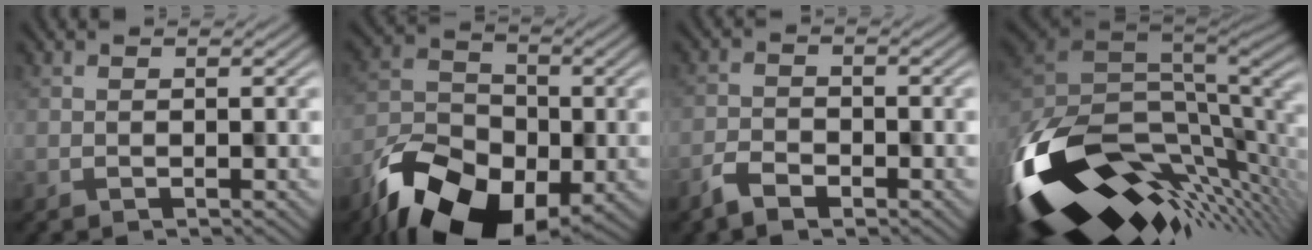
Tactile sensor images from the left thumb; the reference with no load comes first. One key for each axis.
{"total": 14.9, "fx": -9.4, "fy": 8.7, "fz": 7.6, "tx": -0.161, "ty": -0.054, "tz": -0.153}
{"total": 2.7, "fx": -2.4, "fy": 1.2, "fz": 0.6, "tx": -0.019, "ty": -0.010, "tz": -0.047}
{"total": 15.7, "fx": -4.1, "fy": 7.4, "fz": 13.2, "tx": -0.296, "ty": -0.043, "tz": -0.062}